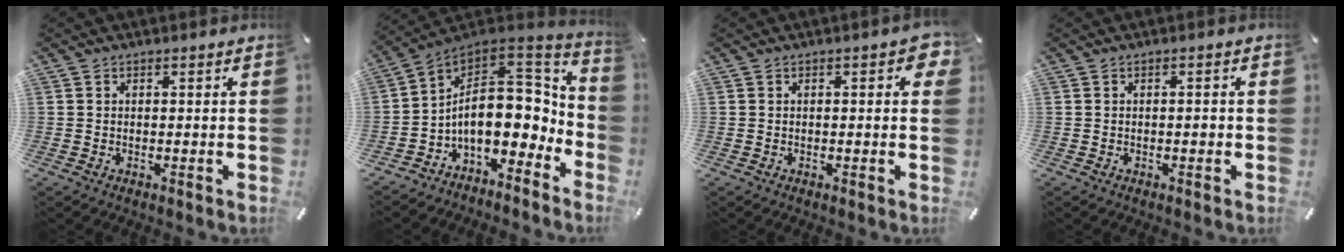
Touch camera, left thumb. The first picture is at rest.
{"total": 16.8, "force": [-0.6, 11.5, 12.3], "torque": [-0.185, -0.027, -0.007]}
{"total": 3.4, "force": [0.3, 1.5, 3.0], "torque": [-0.043, 0.004, 0.001]}
{"total": 1.2, "force": [-0.3, 0.5, 1.1], "torque": [-0.020, 0.000, -0.007]}